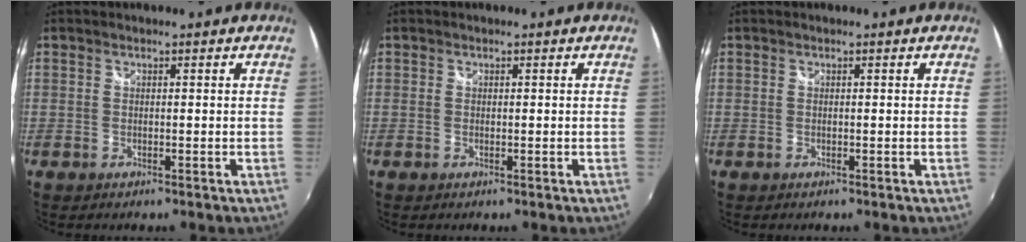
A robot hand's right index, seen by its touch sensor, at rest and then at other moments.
{"total": 0.0}
{"total": 0.0}